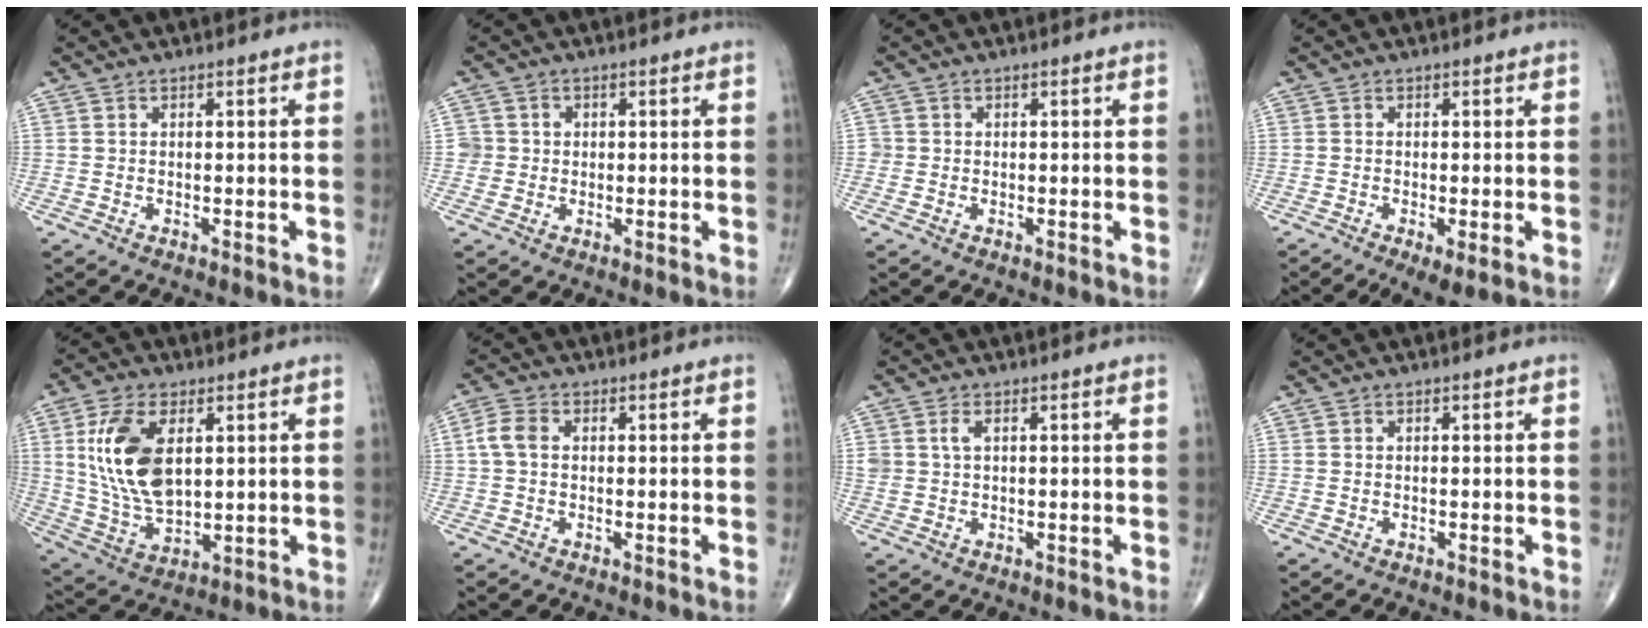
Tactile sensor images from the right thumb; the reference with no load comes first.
{"total": 2.9, "force": [0.1, 2.9, 0.1], "torque": [0.022, 0.007, 0.000]}
{"total": 1.1, "force": [-0.2, 1.0, 0.1], "torque": [0.007, 0.005, -0.005]}
{"total": 4.5, "force": [-1.8, 1.4, 3.9], "torque": [-0.072, -0.012, -0.030]}
{"total": 15.3, "force": [3.6, 8.4, 12.3], "torque": [-0.235, -0.014, 0.079]}
{"total": 4.0, "force": [0.4, 2.8, 2.8], "torque": [-0.063, 0.012, 0.002]}
{"total": 2.2, "force": [0.7, 1.4, 1.6], "torque": [-0.036, 0.003, 0.018]}
{"total": 0.0}